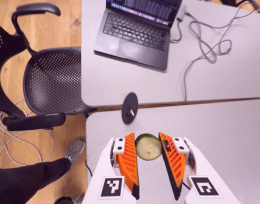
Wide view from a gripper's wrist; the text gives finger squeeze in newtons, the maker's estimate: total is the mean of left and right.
{"total": 8.6, "left": 8.8, "right": 8.3}